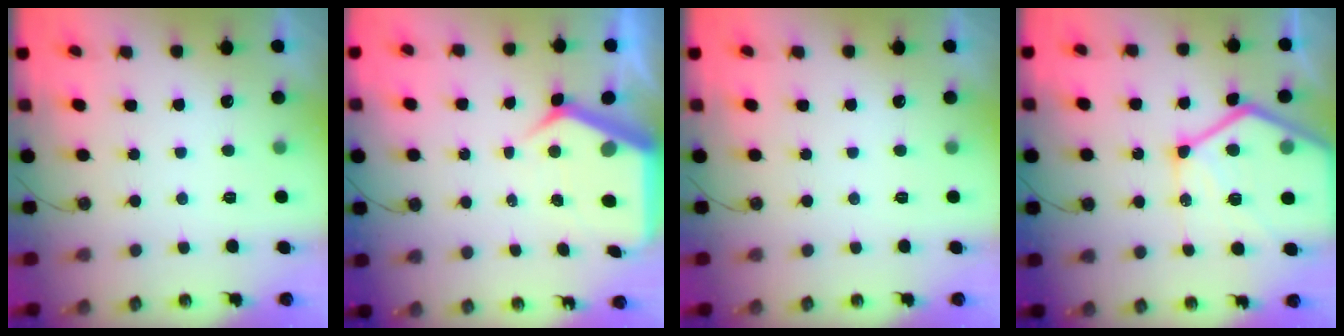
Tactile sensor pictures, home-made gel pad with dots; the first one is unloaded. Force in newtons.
{"total": 7.6, "press": 7.6, "slide": 0.8}
{"total": 0.0}
{"total": 23.1, "press": 23.1, "slide": 1.8}